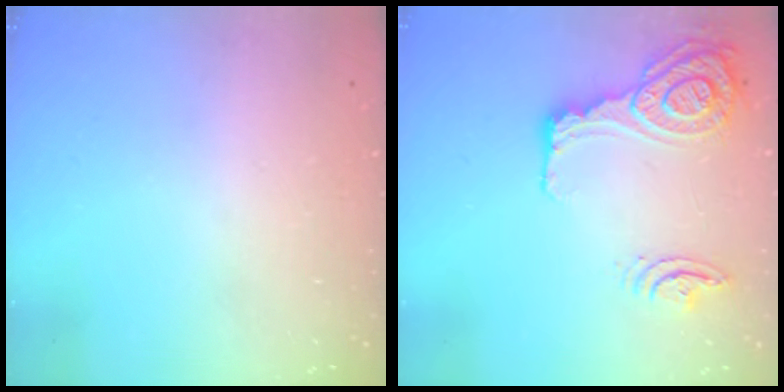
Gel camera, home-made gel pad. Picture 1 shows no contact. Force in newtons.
{"total": 18.9, "press": 18.6, "slide": 3.2}